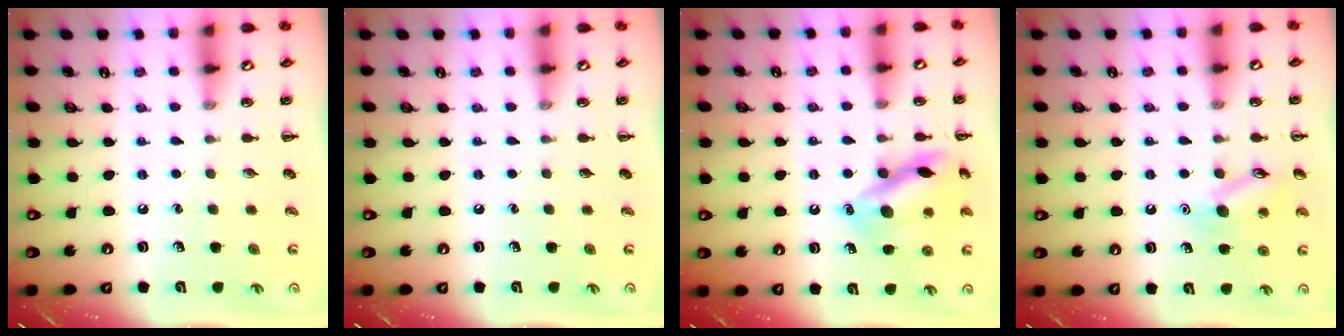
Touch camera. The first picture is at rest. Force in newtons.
{"total": 0.0}
{"total": 13.5, "press": 13.4, "slide": 1.6}
{"total": 10.6, "press": 10.6, "slide": 0.9}